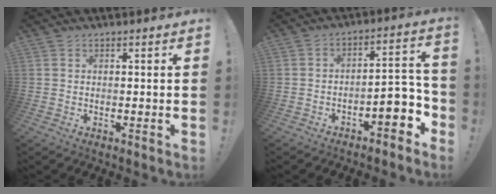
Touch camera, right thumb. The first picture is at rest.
{"total": 9.2, "force": [-3.9, 4.1, 7.2], "torque": [-0.084, 0.017, -0.066]}